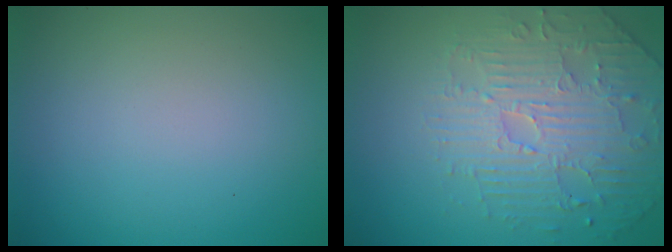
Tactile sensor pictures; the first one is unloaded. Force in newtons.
{"total": 4.2, "press": 4.1, "slide": 0.9}